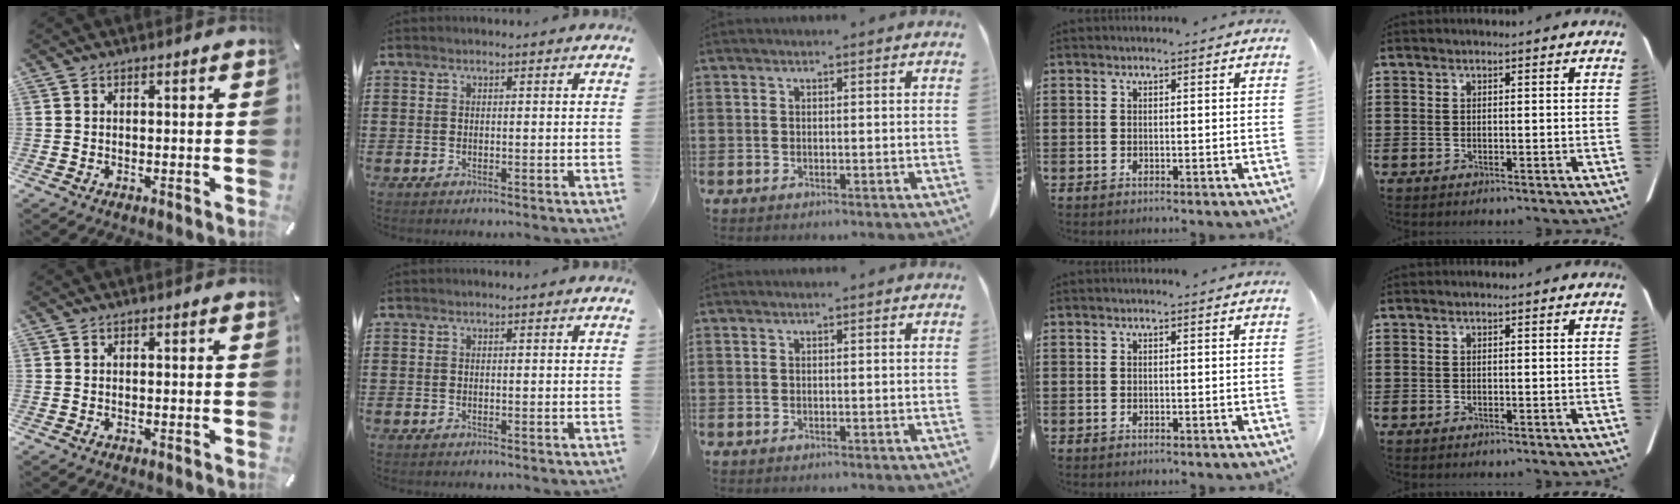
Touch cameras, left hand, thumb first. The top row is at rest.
{}